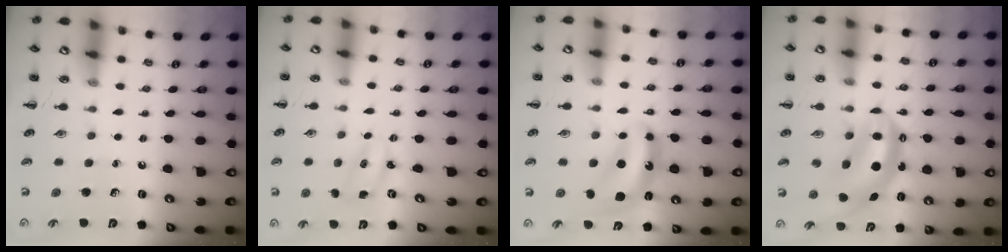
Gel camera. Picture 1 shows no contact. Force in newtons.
{"total": 2.6, "press": 2.6, "slide": 0.5}
{"total": 8.0, "press": 7.8, "slide": 1.7}
{"total": 7.4, "press": 7.1, "slide": 2.0}